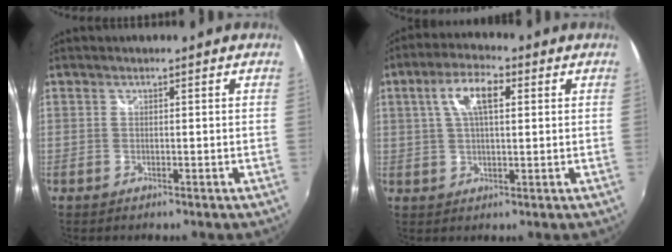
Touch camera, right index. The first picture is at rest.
{"total": 7.7, "force": [2.3, 3.1, 6.7], "torque": [-0.128, 0.017, 0.040]}